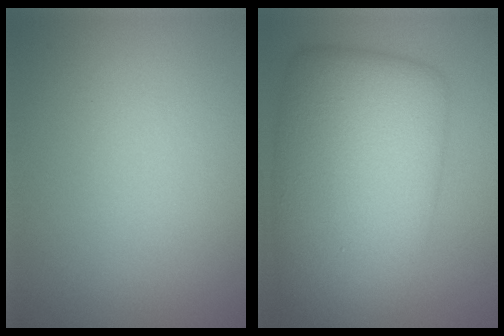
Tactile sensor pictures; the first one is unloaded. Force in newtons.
{"total": 13.6, "press": 13.6, "slide": 0.2}